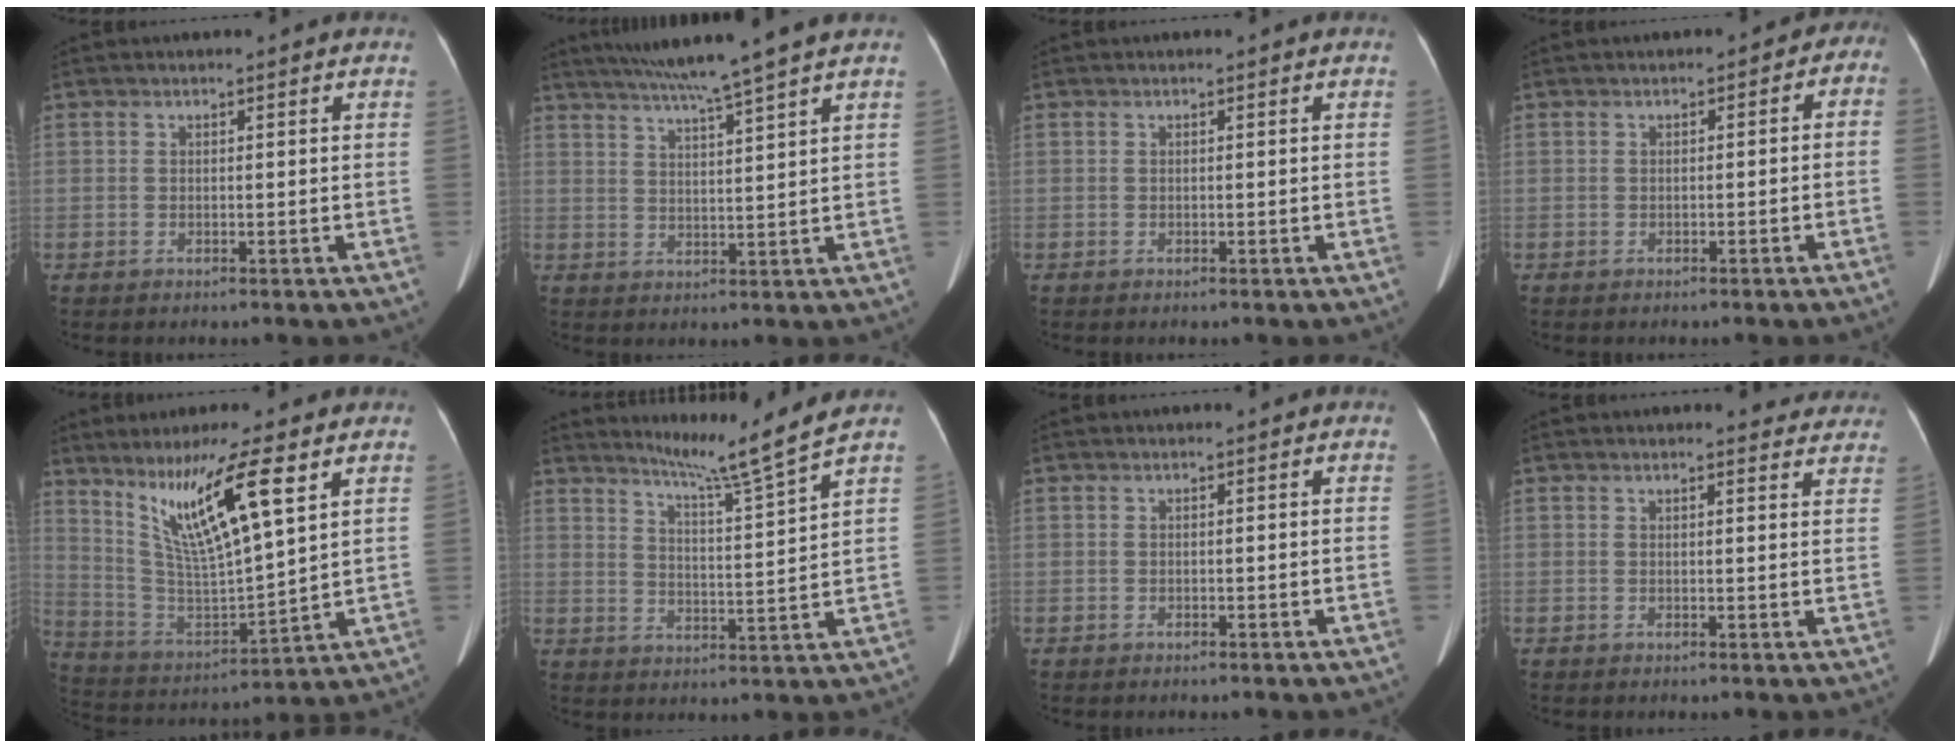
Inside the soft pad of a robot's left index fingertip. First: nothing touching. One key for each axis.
{"total": 9.7, "fx": 8.1, "fy": -2.0, "fz": 5.0, "tx": -0.083, "ty": 0.004, "tz": 0.122}
{"total": 0.0}
{"total": 3.1, "fx": -0.9, "fy": 2.5, "fz": 1.6, "tx": -0.004, "ty": 0.025, "tz": -0.011}
{"total": 14.6, "fx": 7.8, "fy": 1.2, "fz": 12.4, "tx": -0.239, "ty": -0.007, "tz": 0.150}
{"total": 8.4, "fx": 7.3, "fy": -3.0, "fz": 2.8, "tx": -0.057, "ty": -0.044, "tz": 0.120}
{"total": 0.0}
{"total": 7.1, "fx": 6.7, "fy": 1.7, "fz": 1.2, "tx": 0.011, "ty": -0.008, "tz": 0.048}